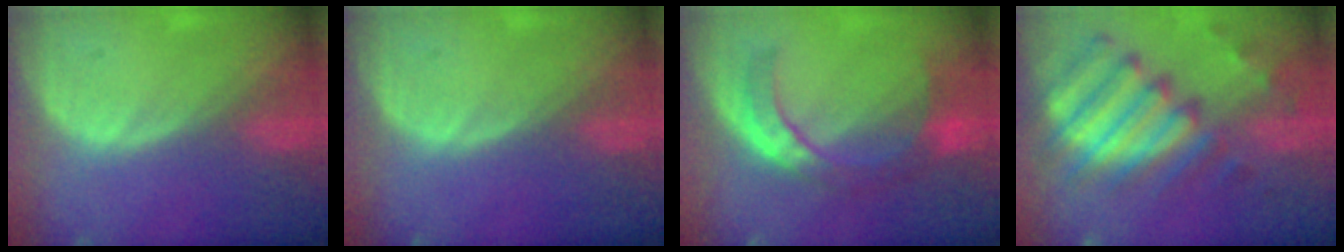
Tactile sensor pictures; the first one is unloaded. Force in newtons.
{"total": 0.0}
{"total": 7.2, "press": 7.0, "slide": 1.6}
{"total": 11.9, "press": 10.3, "slide": 5.9}